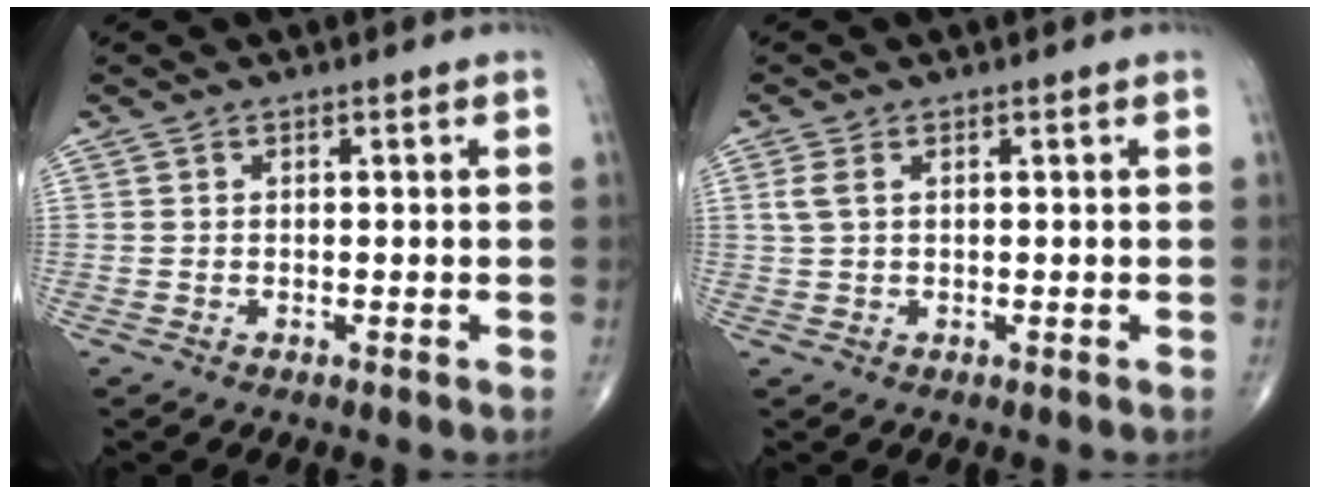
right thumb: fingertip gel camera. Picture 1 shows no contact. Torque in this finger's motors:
{"motor_torque": [-0.17, 0.16, 0.09, 0.05, 0.00]}